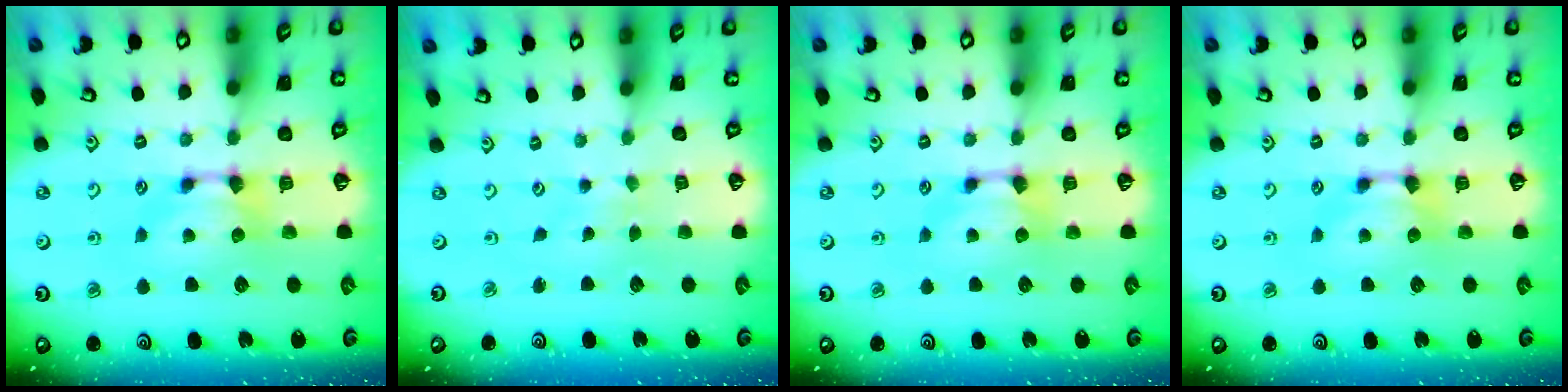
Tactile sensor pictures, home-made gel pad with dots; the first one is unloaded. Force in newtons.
{"total": 3.5, "press": 3.5, "slide": 0.1}
{"total": 0.0}
{"total": 0.0}